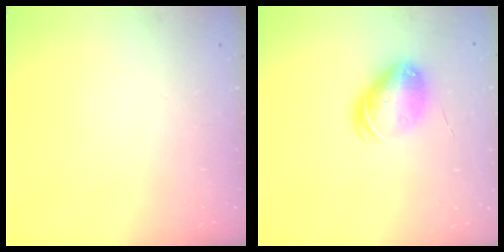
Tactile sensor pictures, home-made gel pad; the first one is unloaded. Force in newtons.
{"total": 9.0, "press": 8.9, "slide": 1.3}